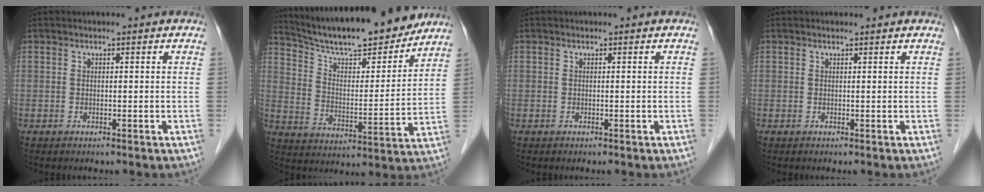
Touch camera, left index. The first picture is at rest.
{"total": 19.4, "force": [17.4, 3.0, 8.1], "torque": [-0.127, -0.011, 0.271]}
{"total": 0.0}
{"total": 1.5, "force": [1.4, 0.4, 0.2], "torque": [-0.003, 0.009, 0.017]}